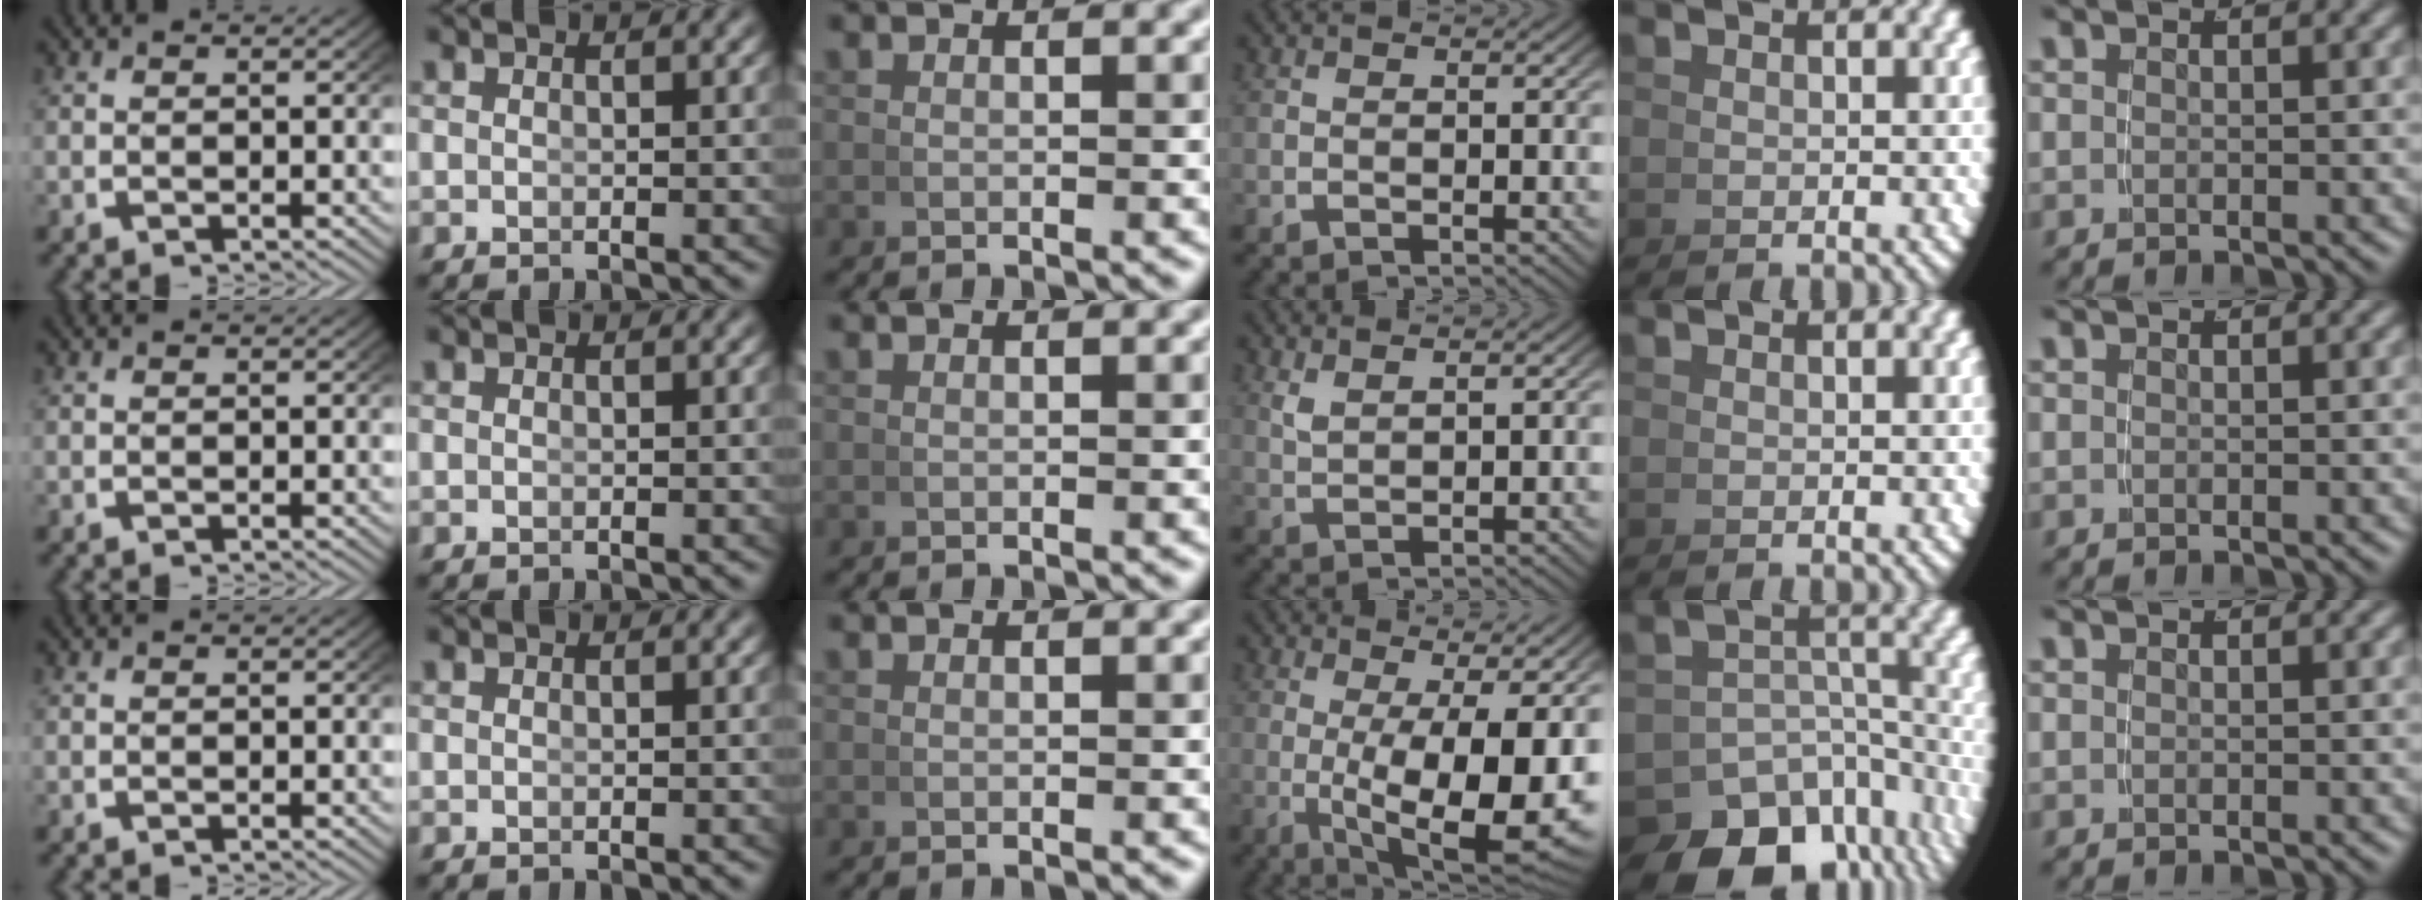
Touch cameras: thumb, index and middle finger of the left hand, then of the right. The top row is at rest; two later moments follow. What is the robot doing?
{"motion": "grasp_and_lifting", "object": "coin"}